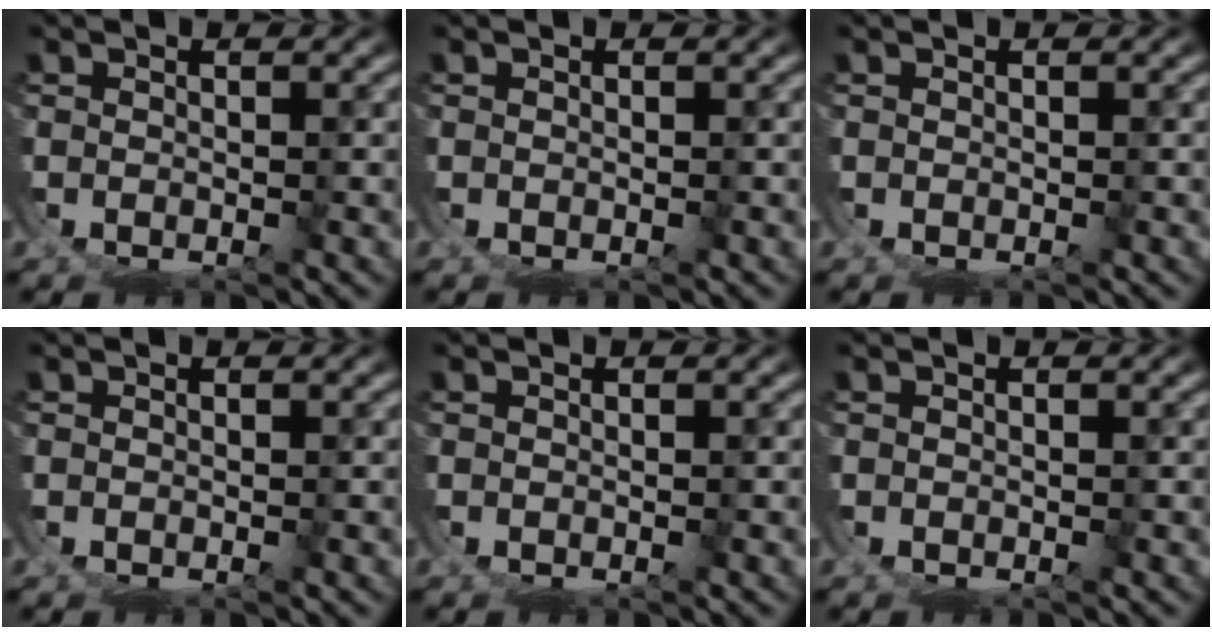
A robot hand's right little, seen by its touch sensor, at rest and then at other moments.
{"total": 0.0}
{"total": 0.0}
{"total": 0.0}
{"total": 0.0}
{"total": 0.0}